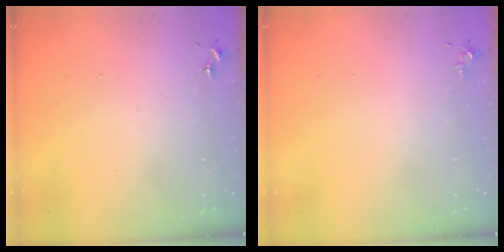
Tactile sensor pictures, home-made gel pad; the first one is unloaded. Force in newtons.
{"total": 3.5, "press": 3.4, "slide": 0.5}